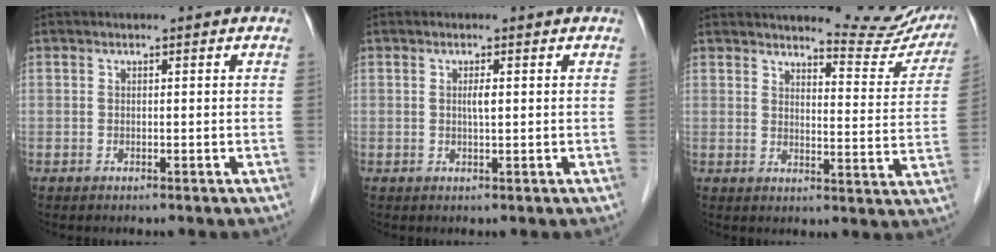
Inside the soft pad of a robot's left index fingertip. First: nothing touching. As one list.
[{"total": 1.3, "force": [-0.1, 0.1, 1.3], "torque": [-0.026, -0.004, -0.004]}, {"total": 12.2, "force": [11.8, 1.5, 2.8], "torque": [-0.024, -0.064, 0.120]}]